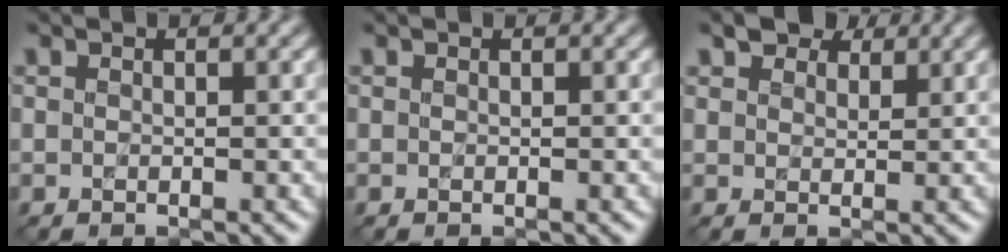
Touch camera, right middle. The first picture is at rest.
{"total": 0.0}
{"total": 2.9, "force": [2.7, 1.1, 0.4], "torque": [-0.013, 0.005, 0.042]}